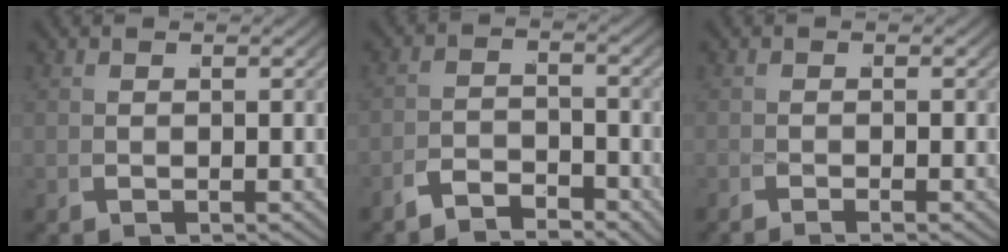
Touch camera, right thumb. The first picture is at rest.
{"total": 3.6, "force": [-3.4, 0.9, 0.3], "torque": [0.002, -0.005, -0.068]}
{"total": 0.9, "force": [-0.7, -0.6, 0.0], "torque": [-0.001, 0.004, -0.020]}